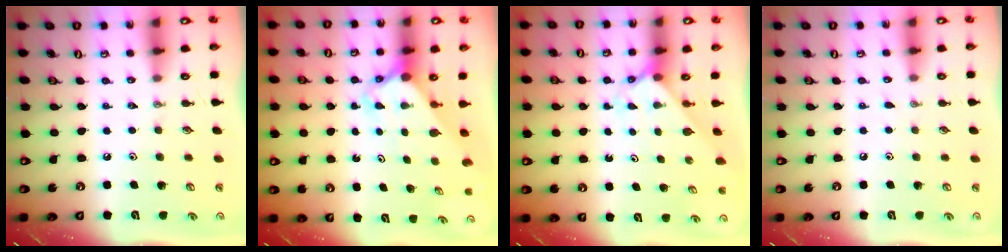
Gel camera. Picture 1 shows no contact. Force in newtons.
{"total": 2.8, "press": 2.8, "slide": 0.2}
{"total": 2.3, "press": 2.3, "slide": 0.2}
{"total": 2.4, "press": 2.4, "slide": 0.4}